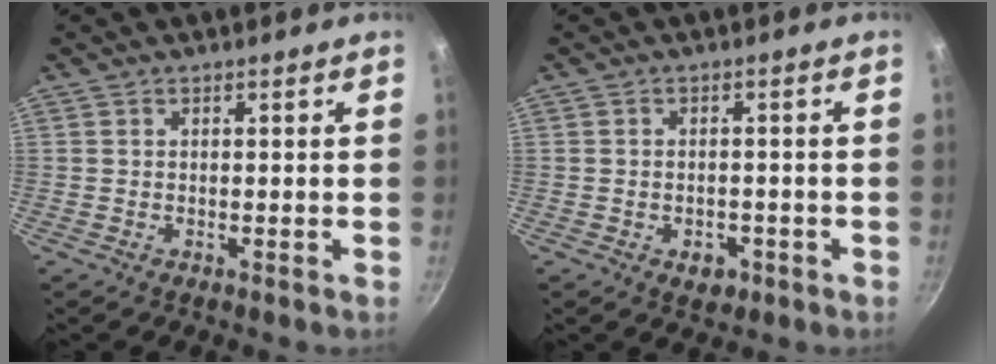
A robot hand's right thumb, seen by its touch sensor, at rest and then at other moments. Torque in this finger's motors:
{"motor_torque": [-0.34, 0.18, 0.01, -0.04, 0.07]}